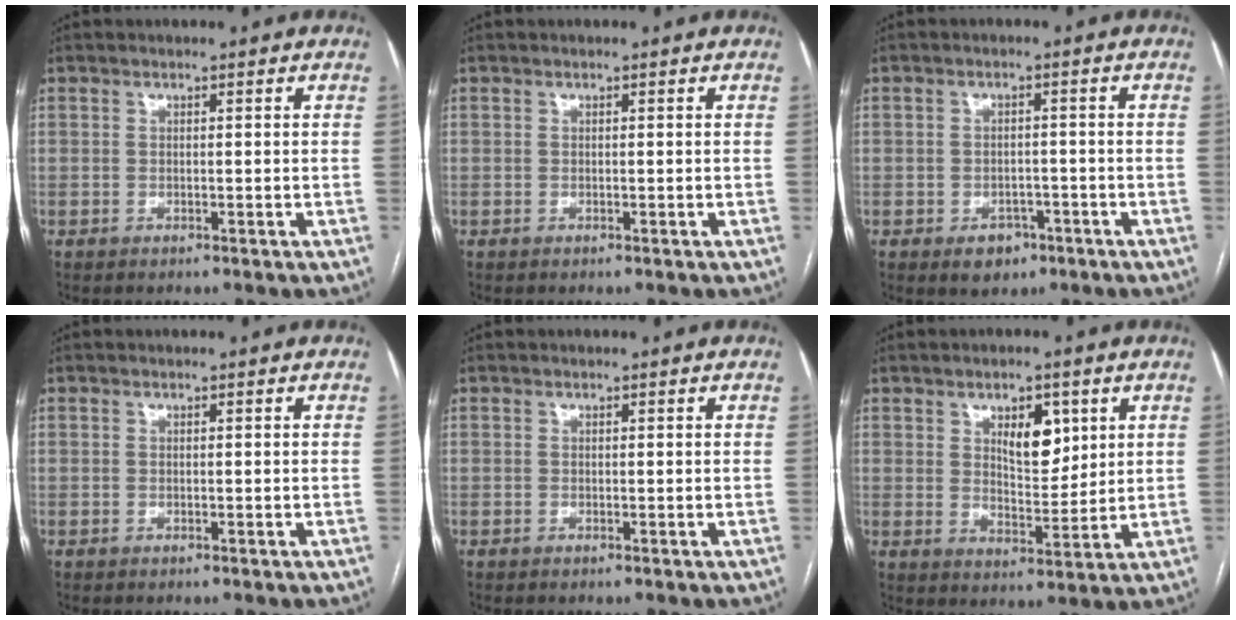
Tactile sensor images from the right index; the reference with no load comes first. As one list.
[{"total": 0.0}, {"total": 3.9, "force": [-2.1, 2.9, 1.6], "torque": [-0.015, 0.006, -0.020]}, {"total": 0.0}, {"total": 0.0}, {"total": 6.8, "force": [2.9, 3.1, 5.2], "torque": [-0.082, -0.002, 0.052]}]